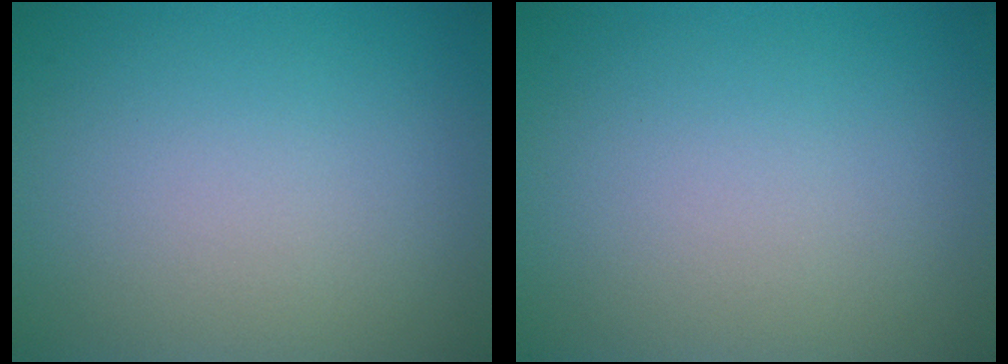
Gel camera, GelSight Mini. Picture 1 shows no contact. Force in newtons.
{"total": 0.0}